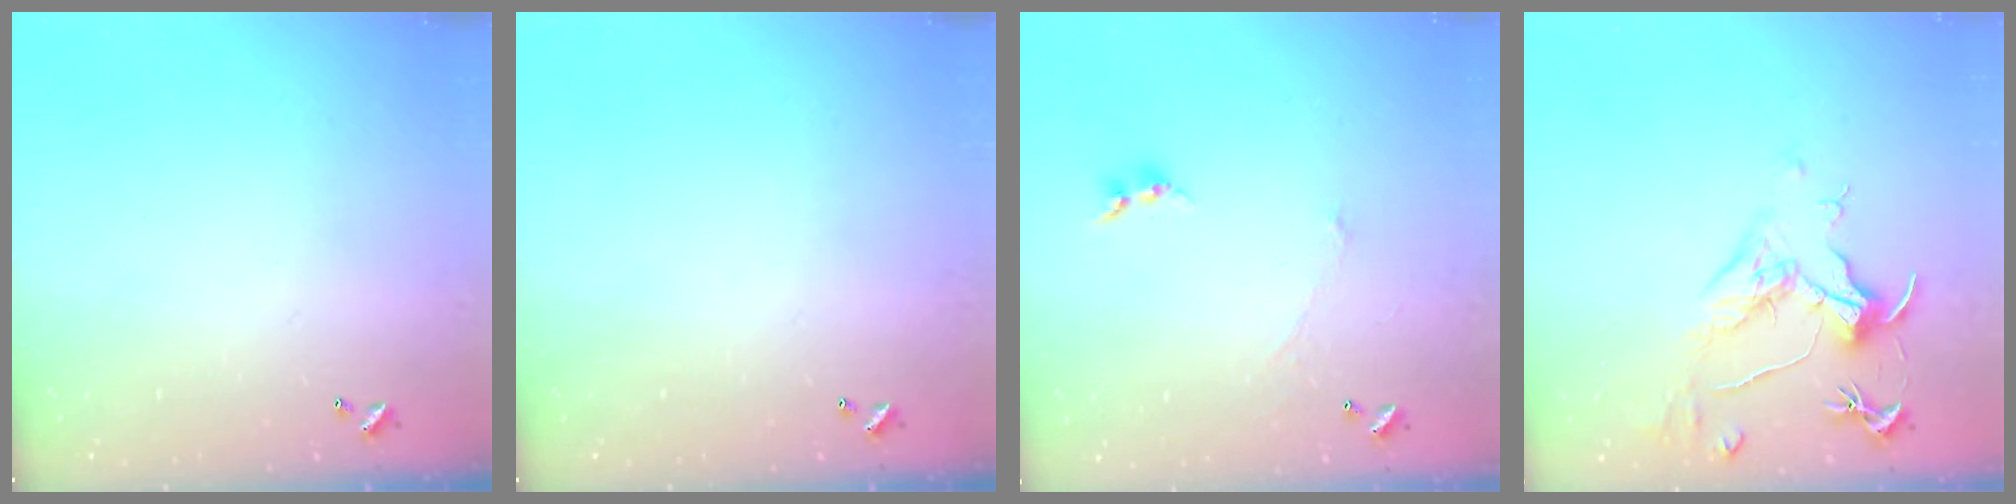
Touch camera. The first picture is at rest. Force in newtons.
{"total": 0.0}
{"total": 0.0}
{"total": 1.5, "press": 1.3, "slide": 0.9}